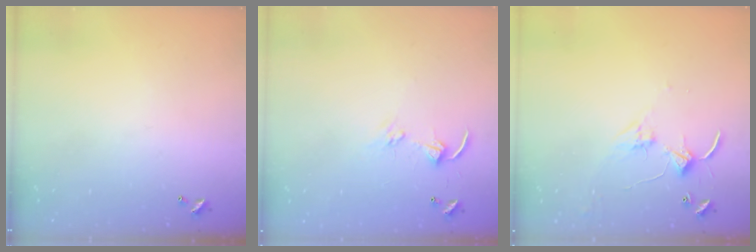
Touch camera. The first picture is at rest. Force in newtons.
{"total": 4.4, "press": 4.4, "slide": 0.5}
{"total": 2.8, "press": 2.8, "slide": 0.4}